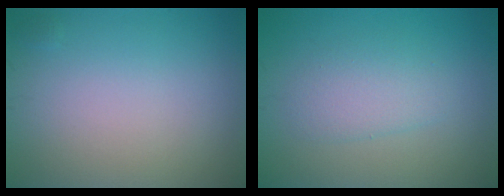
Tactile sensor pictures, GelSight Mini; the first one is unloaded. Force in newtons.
{"total": 2.6, "press": 2.6, "slide": 0.2}